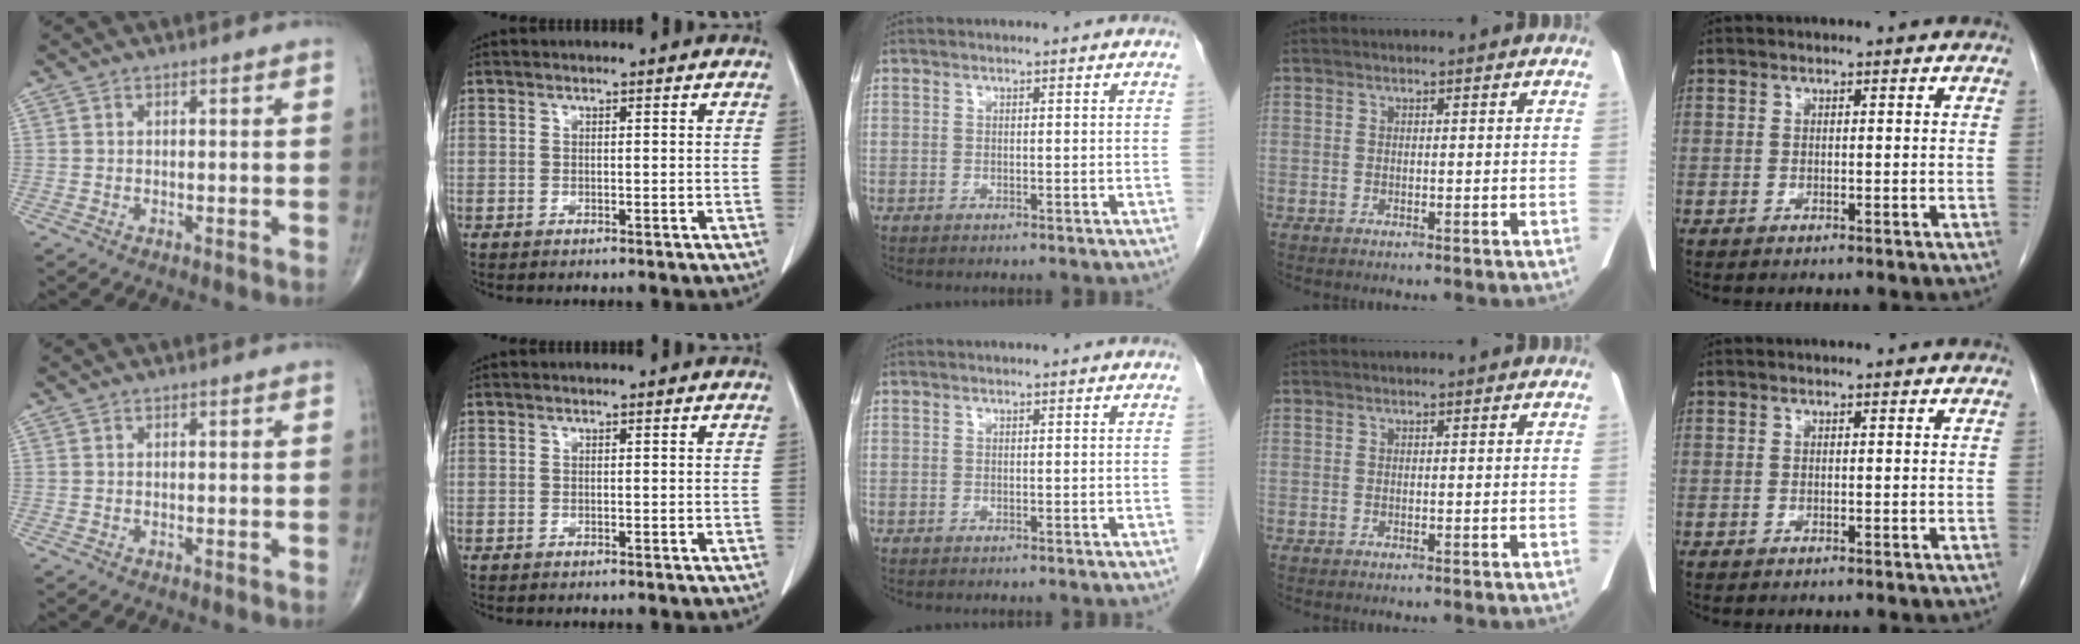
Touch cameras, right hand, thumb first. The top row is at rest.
{}